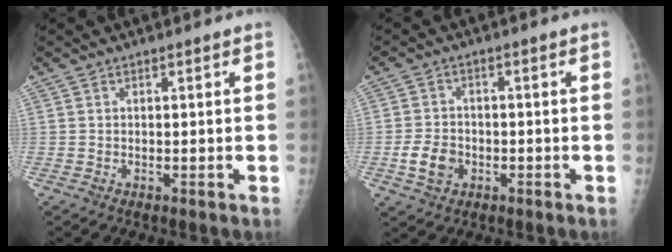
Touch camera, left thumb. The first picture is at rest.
{"total": 4.8, "force": [-1.6, 3.8, 2.6], "torque": [-0.038, 0.009, -0.027]}